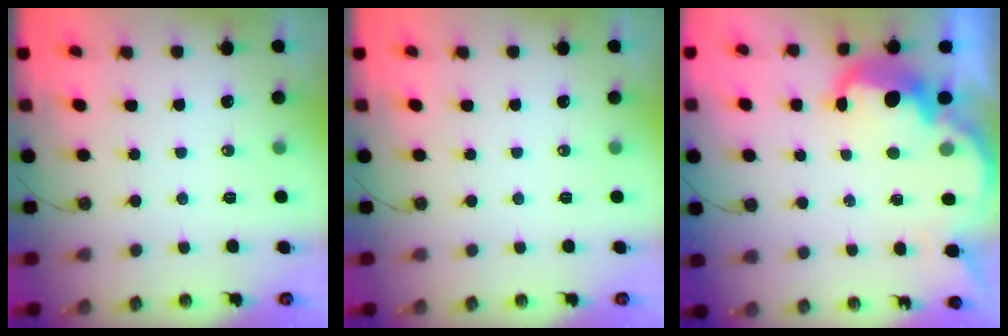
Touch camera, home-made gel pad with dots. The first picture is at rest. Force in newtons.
{"total": 0.0}
{"total": 8.8, "press": 8.8, "slide": 0.5}